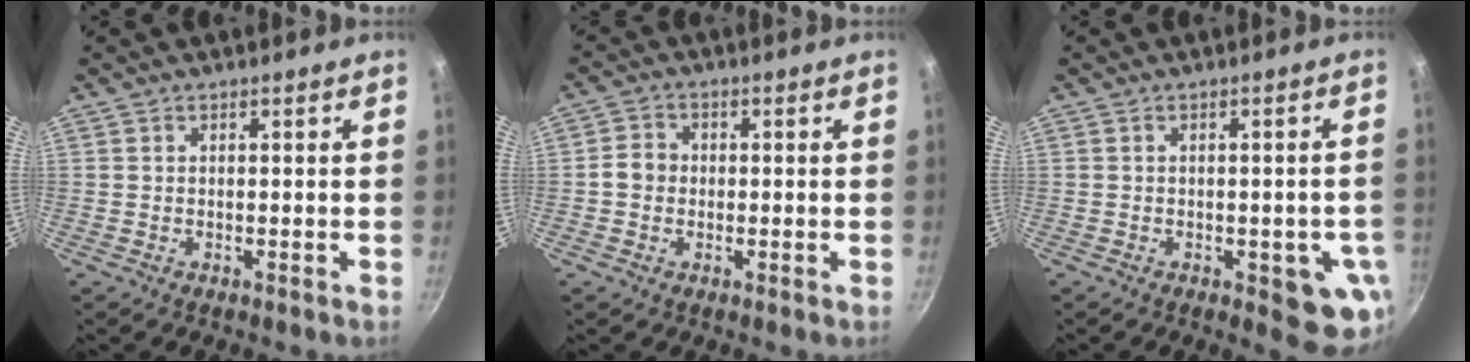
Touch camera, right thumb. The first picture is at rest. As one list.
[{"total": 3.6, "force": [-0.4, 3.2, 1.6], "torque": [-0.017, 0.012, -0.016]}, {"total": 8.4, "force": [-2.4, 3.5, 7.2], "torque": [-0.050, 0.001, -0.025]}]